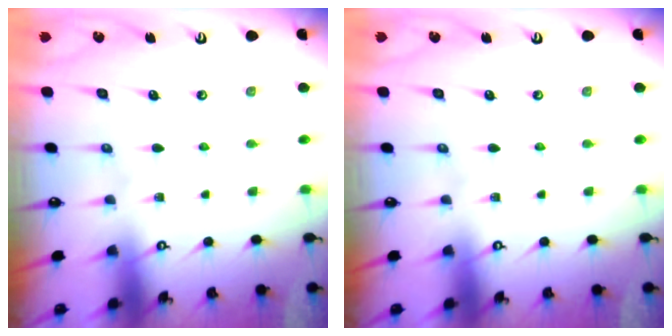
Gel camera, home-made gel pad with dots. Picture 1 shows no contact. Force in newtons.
{"total": 0.0}